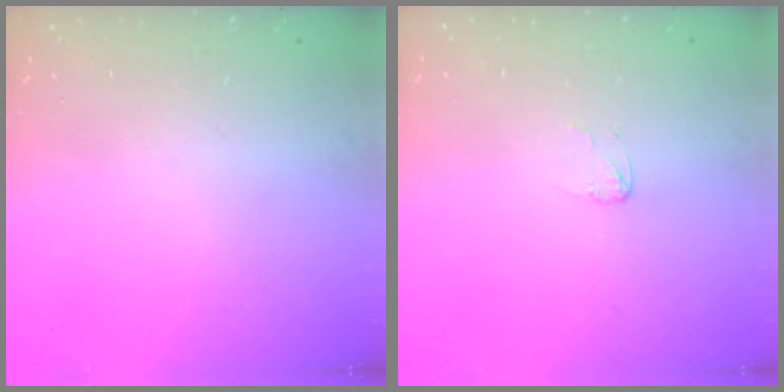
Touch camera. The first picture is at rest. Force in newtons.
{"total": 2.9, "press": 2.9, "slide": 0.2}